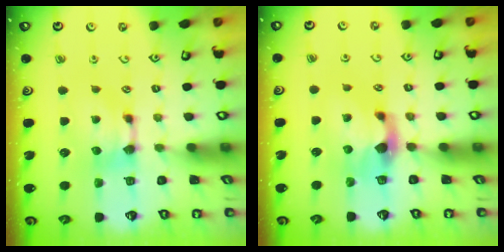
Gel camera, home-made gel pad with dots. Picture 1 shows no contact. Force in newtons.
{"total": 2.2, "press": 1.8, "slide": 1.3}